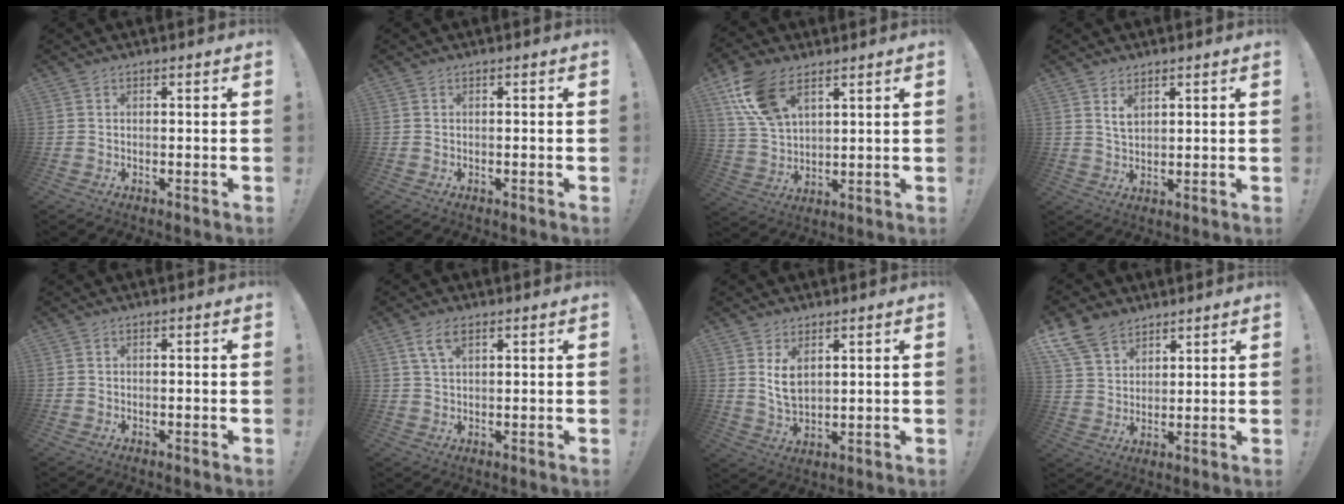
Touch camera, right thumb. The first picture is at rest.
{"total": 0.0}
{"total": 14.0, "force": [7.5, 7.9, 8.9], "torque": [-0.178, -0.020, 0.145]}
{"total": 4.2, "force": [2.6, 2.4, 2.2], "torque": [-0.028, -0.013, 0.044]}
{"total": 1.0, "force": [-0.8, 0.3, 0.4], "torque": [-0.009, 0.003, -0.014]}
{"total": 5.5, "force": [2.6, 2.4, 4.2], "torque": [-0.076, 0.001, 0.048]}
{"total": 6.6, "force": [3.2, 3.9, 4.2], "torque": [-0.067, -0.017, 0.056]}
{"total": 11.0, "force": [7.8, 6.8, 3.8], "torque": [-0.079, -0.044, 0.155]}